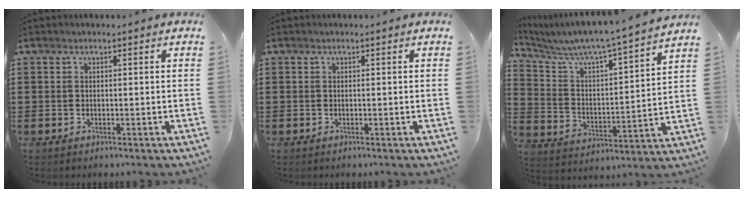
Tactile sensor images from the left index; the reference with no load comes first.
{"total": 0.0}
{"total": 6.0, "force": [5.5, -0.1, 2.3], "torque": [-0.073, -0.048, 0.085]}